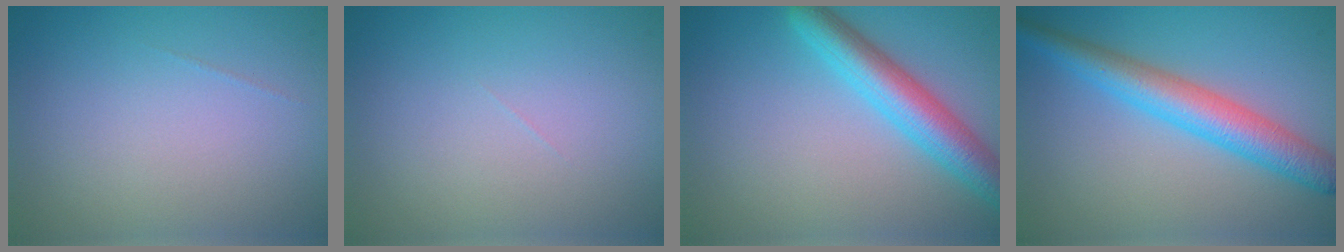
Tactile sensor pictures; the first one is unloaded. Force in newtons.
{"total": 0.0}
{"total": 5.1, "press": 5.1, "slide": 0.2}
{"total": 5.2, "press": 5.2, "slide": 0.1}